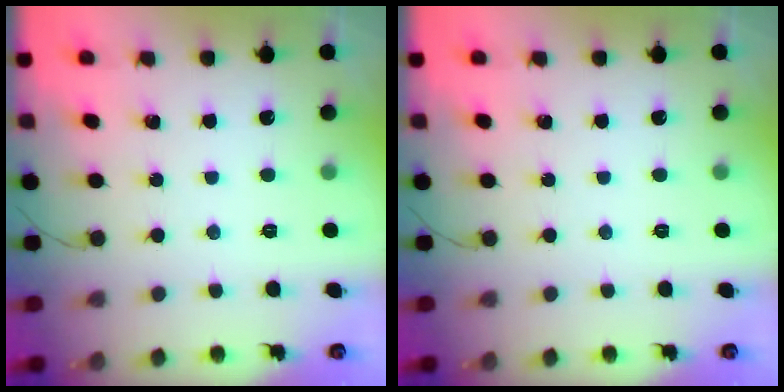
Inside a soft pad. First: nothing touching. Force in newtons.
{"total": 0.0}